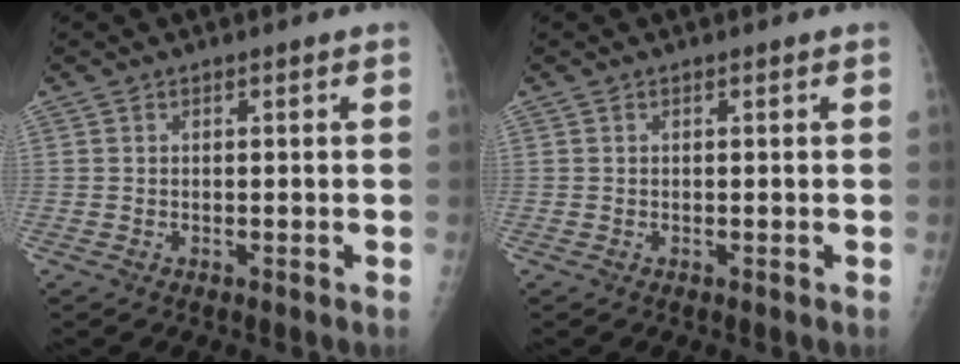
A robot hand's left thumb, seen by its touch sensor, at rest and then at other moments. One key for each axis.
{"total": 0.0}